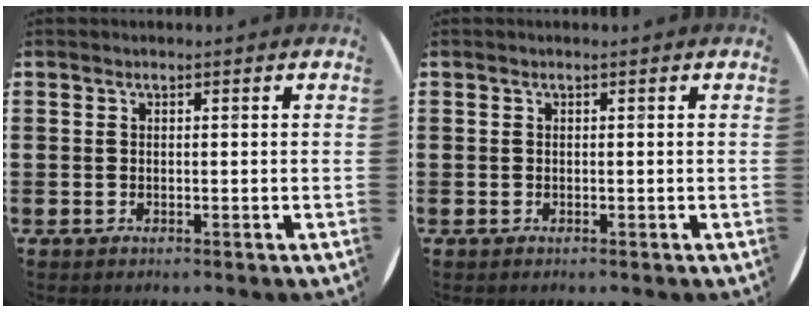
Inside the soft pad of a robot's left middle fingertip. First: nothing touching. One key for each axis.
{"total": 0.0}